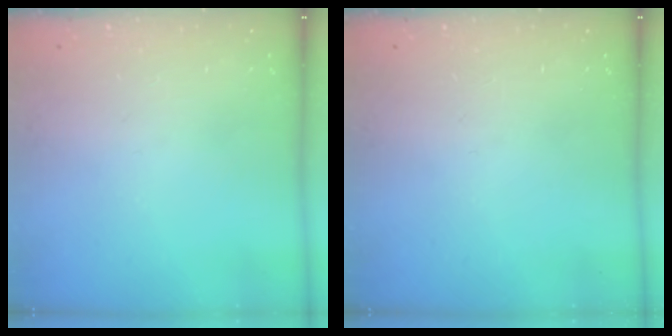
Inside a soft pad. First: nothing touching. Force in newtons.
{"total": 0.0}